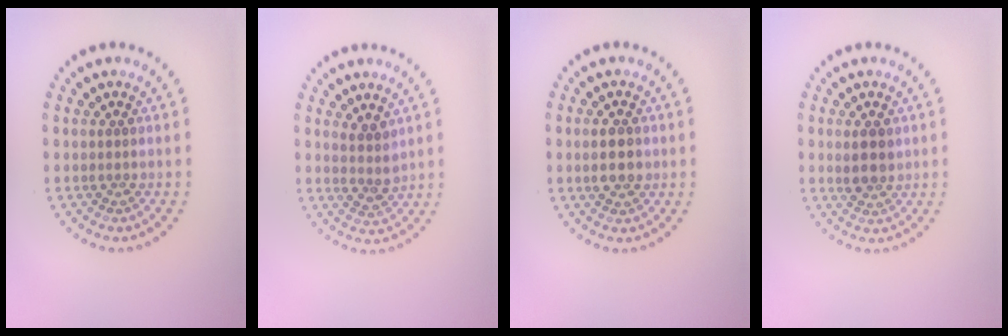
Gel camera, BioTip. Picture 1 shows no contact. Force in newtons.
{"total": 1.9, "press": 1.6, "slide": 1.1}
{"total": 2.3, "press": 2.3, "slide": 0.1}
{"total": 2.4, "press": 2.3, "slide": 0.7}